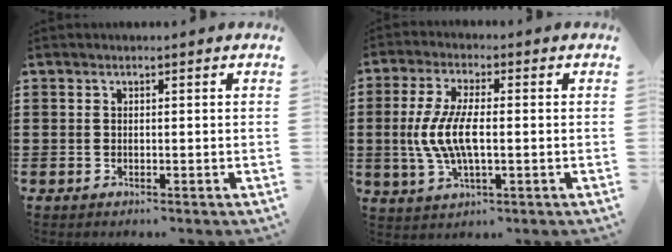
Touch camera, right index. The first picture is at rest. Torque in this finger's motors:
{"motor_torque": [1.06, -0.03, 0.40, 0.21]}